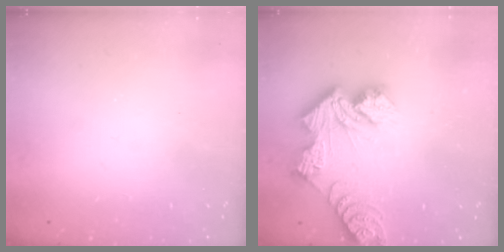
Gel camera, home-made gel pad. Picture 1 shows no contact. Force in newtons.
{"total": 15.0, "press": 15.0, "slide": 1.2}